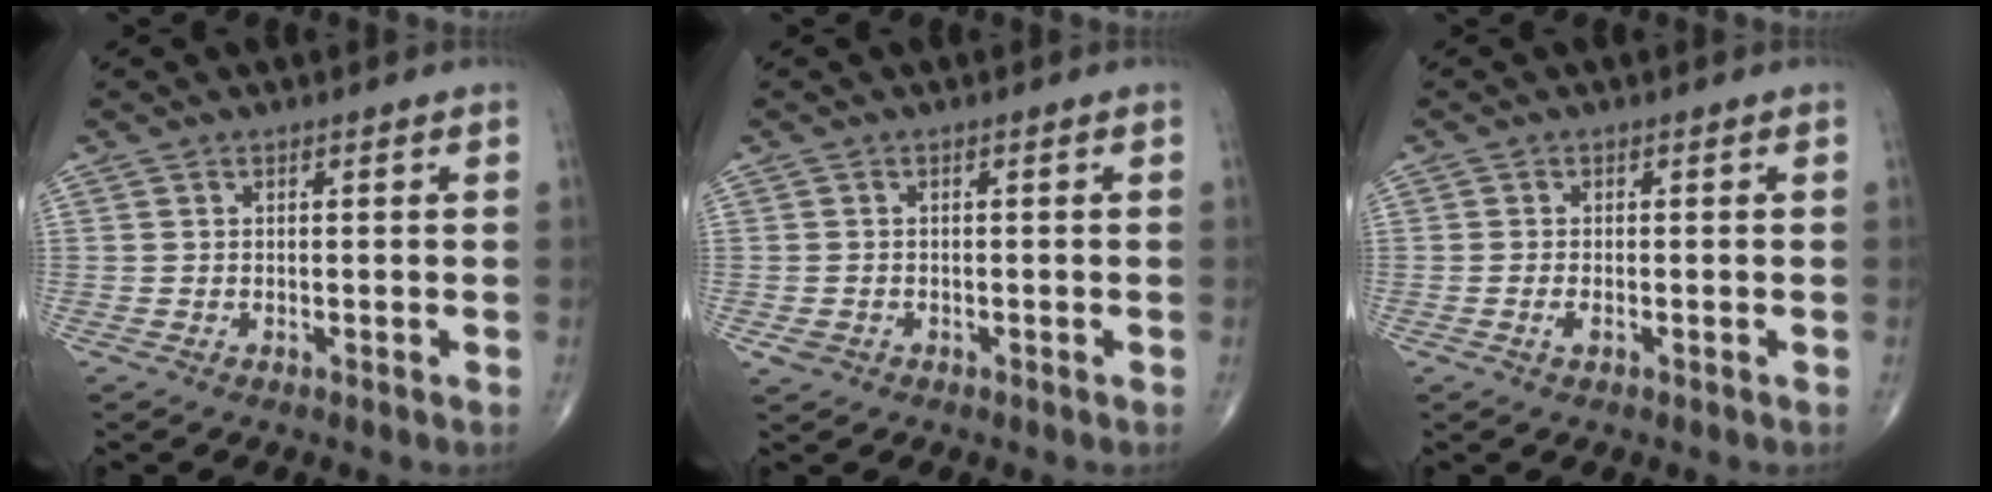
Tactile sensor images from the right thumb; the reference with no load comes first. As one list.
[{"total": 1.8, "force": [-0.7, 1.5, 0.7], "torque": [-0.013, 0.004, -0.009]}, {"total": 1.4, "force": [-0.5, 0.6, 1.1], "torque": [-0.024, 0.001, -0.010]}]